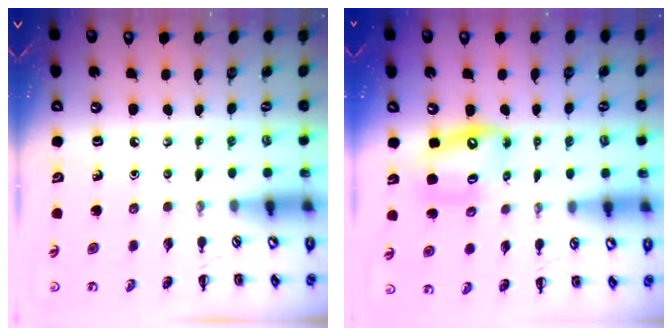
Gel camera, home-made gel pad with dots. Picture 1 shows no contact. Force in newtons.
{"total": 10.1, "press": 9.8, "slide": 2.6}